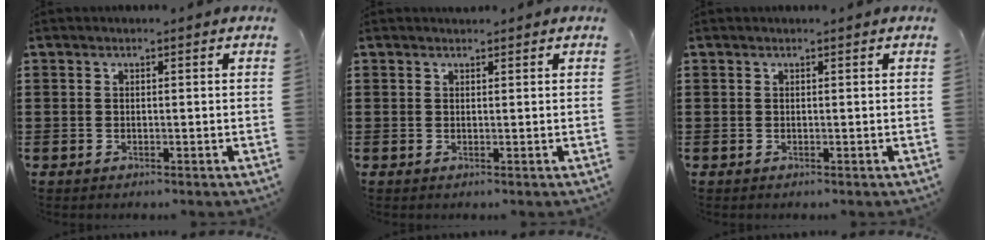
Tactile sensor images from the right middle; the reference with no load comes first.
{"total": 0.7, "force": [0.6, 0.2, -0.1], "torque": [0.007, -0.005, 0.011]}
{"total": 0.0}